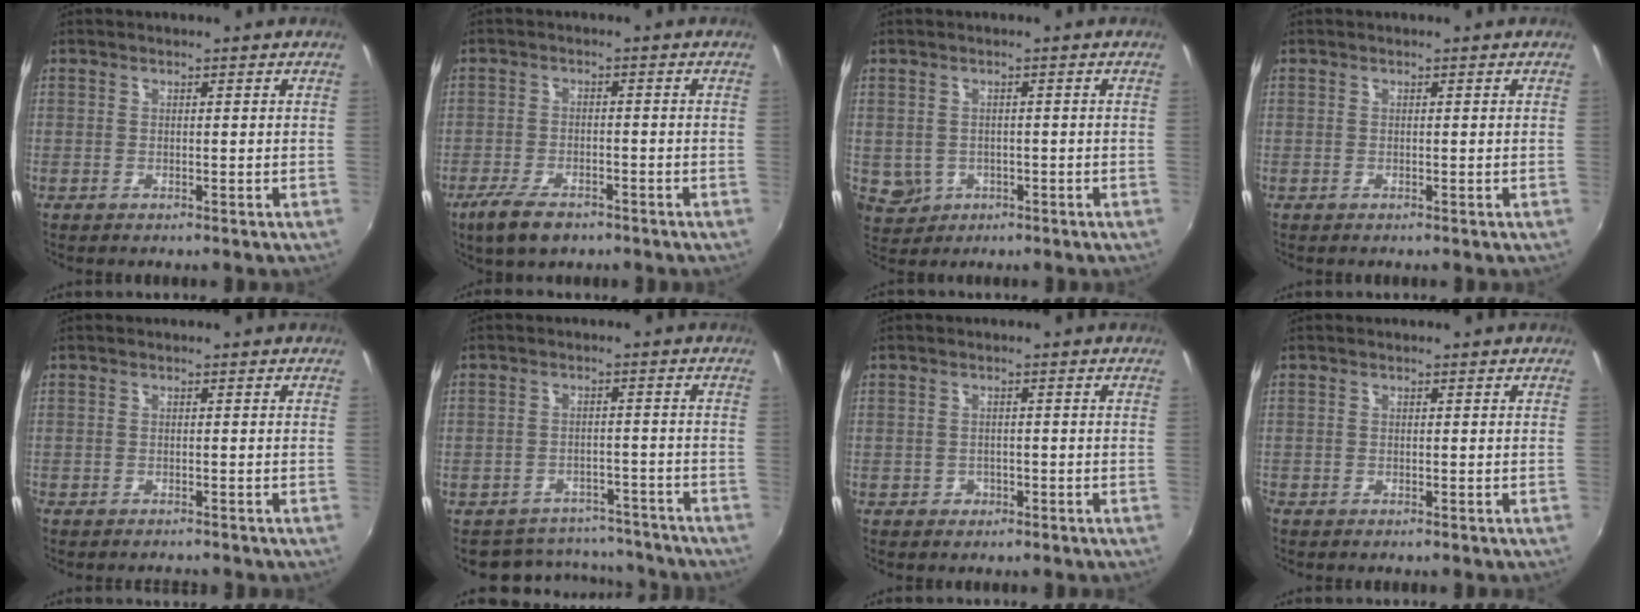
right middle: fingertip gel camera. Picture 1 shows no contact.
{"total": 7.9, "force": [-5.4, 3.6, 4.6], "torque": [-0.119, -0.019, -0.097]}
{"total": 6.4, "force": [-1.1, 5.9, 2.2], "torque": [-0.061, 0.000, 0.000]}
{"total": 0.0}
{"total": 1.8, "force": [-1.6, 0.6, 0.5], "torque": [-0.013, -0.008, -0.023]}
{"total": 10.4, "force": [-8.6, 5.7, 1.5], "torque": [-0.038, 0.034, -0.103]}
{"total": 3.3, "force": [-1.2, 2.9, 0.9], "torque": [-0.020, 0.000, -0.013]}
{"total": 1.1, "force": [-0.8, 0.7, 0.4], "torque": [-0.010, -0.003, -0.015]}